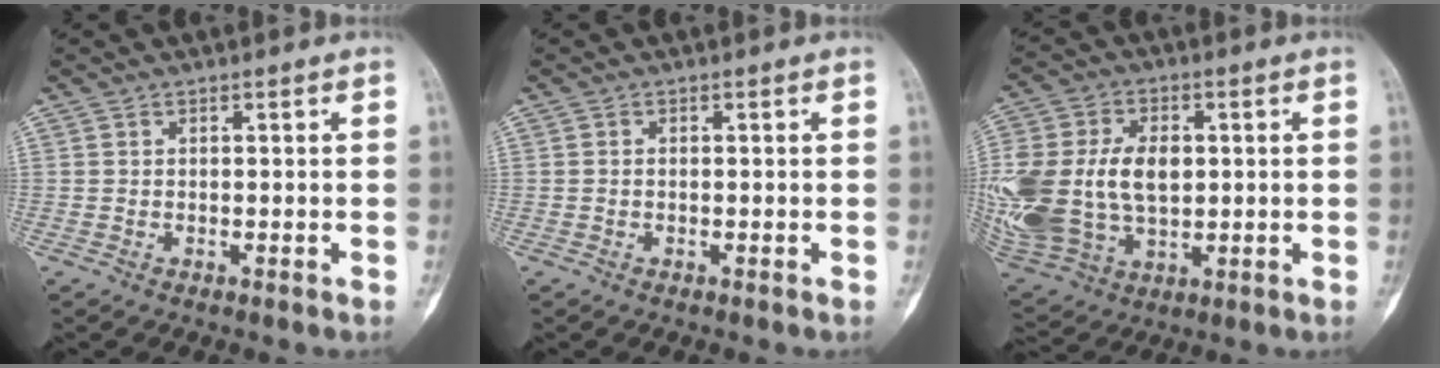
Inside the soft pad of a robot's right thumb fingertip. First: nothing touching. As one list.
[{"total": 0.0}, {"total": 24.6, "force": [1.2, 16.7, 18.1], "torque": [-0.421, 0.007, 0.043]}]